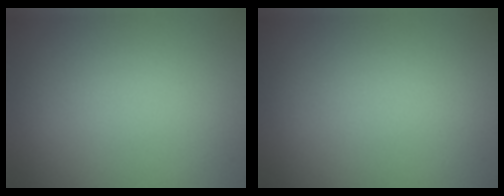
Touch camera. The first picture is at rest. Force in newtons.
{"total": 0.0}